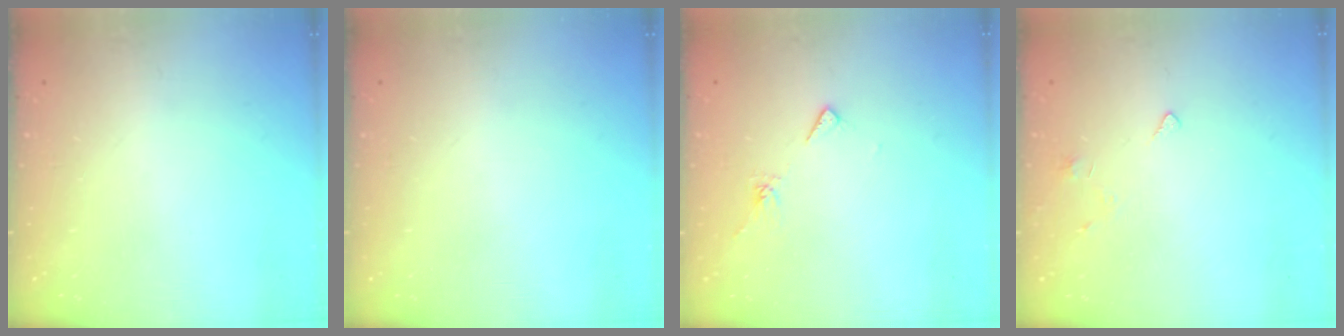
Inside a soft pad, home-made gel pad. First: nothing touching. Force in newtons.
{"total": 0.0}
{"total": 6.1, "press": 6.0, "slide": 1.0}
{"total": 2.0, "press": 1.9, "slide": 0.4}